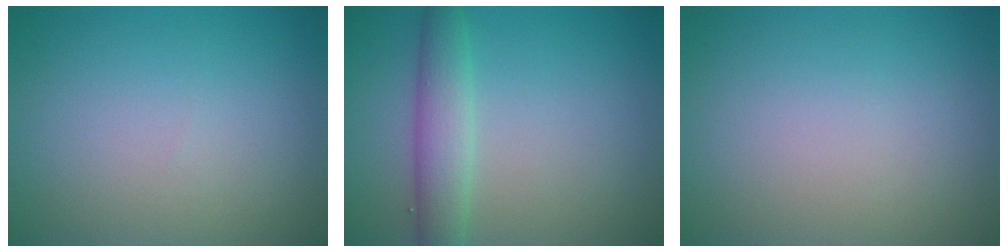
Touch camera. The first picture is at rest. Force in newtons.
{"total": 3.4, "press": 3.4, "slide": 0.1}
{"total": 0.0}